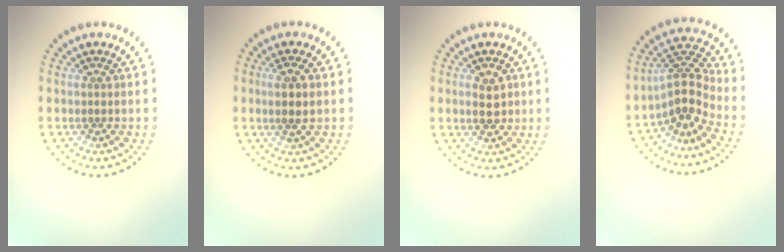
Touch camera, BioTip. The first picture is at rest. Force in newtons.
{"total": 2.3, "press": 2.1, "slide": 0.8}
{"total": 2.2, "press": 2.2, "slide": 0.1}
{"total": 3.6, "press": 2.6, "slide": 2.5}